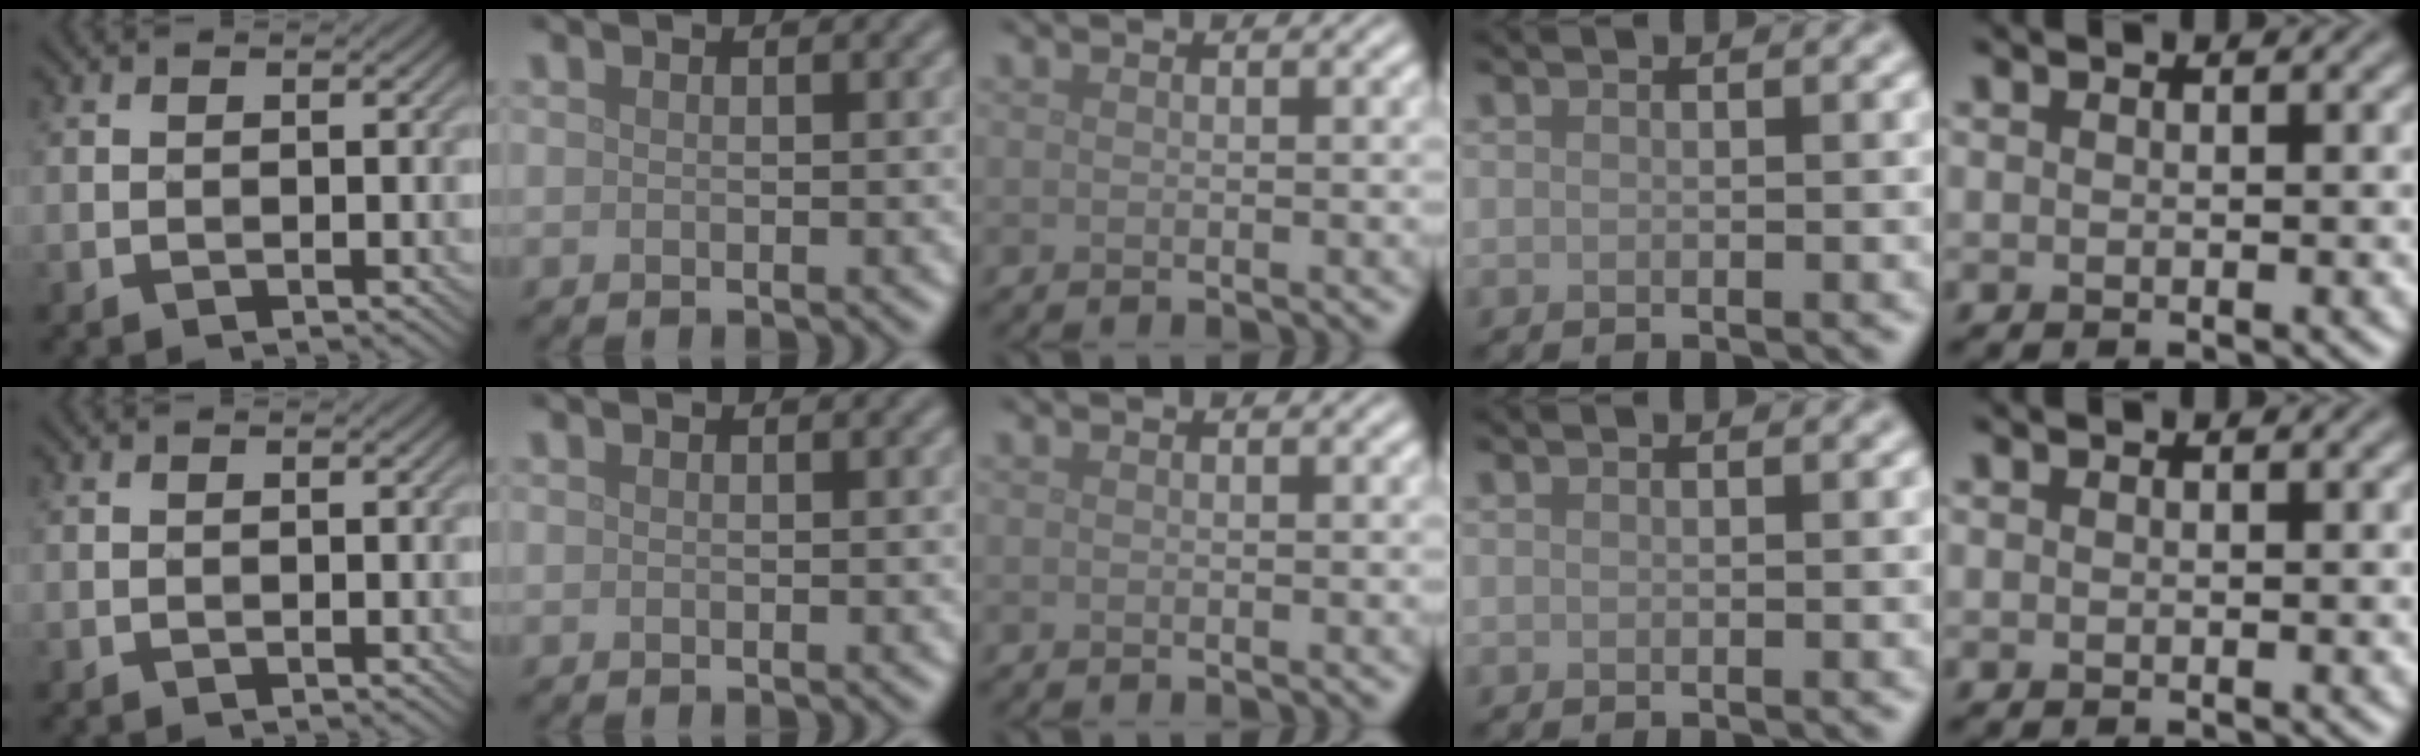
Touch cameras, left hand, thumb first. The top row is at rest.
{}